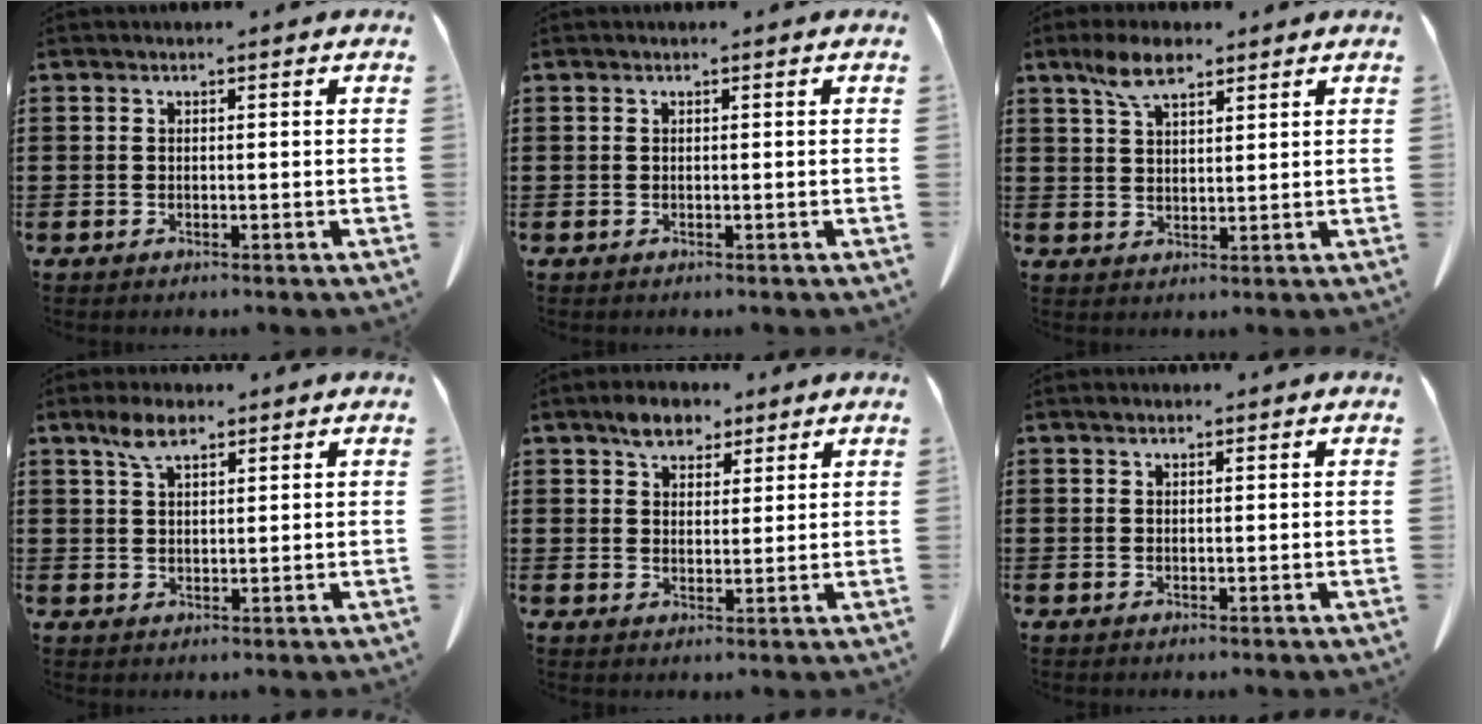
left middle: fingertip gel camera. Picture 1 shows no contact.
{"total": 0.0}
{"total": 6.0, "force": [3.9, 2.5, 3.8], "torque": [-0.086, 0.004, 0.074]}
{"total": 4.4, "force": [2.9, 1.7, 2.9], "torque": [-0.065, 0.003, 0.053]}
{"total": 4.7, "force": [3.7, 2.5, 1.7], "torque": [-0.036, 0.005, 0.069]}
{"total": 0.6, "force": [0.5, 0.2, 0.4], "torque": [-0.009, 0.000, 0.010]}